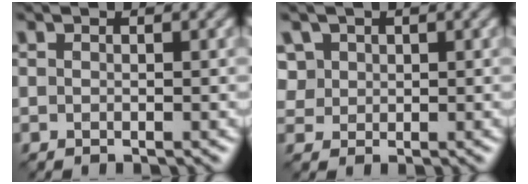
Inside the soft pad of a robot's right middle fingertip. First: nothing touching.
{"total": 3.0, "force": [1.5, 2.4, 0.8], "torque": [-0.029, 0.009, 0.030]}